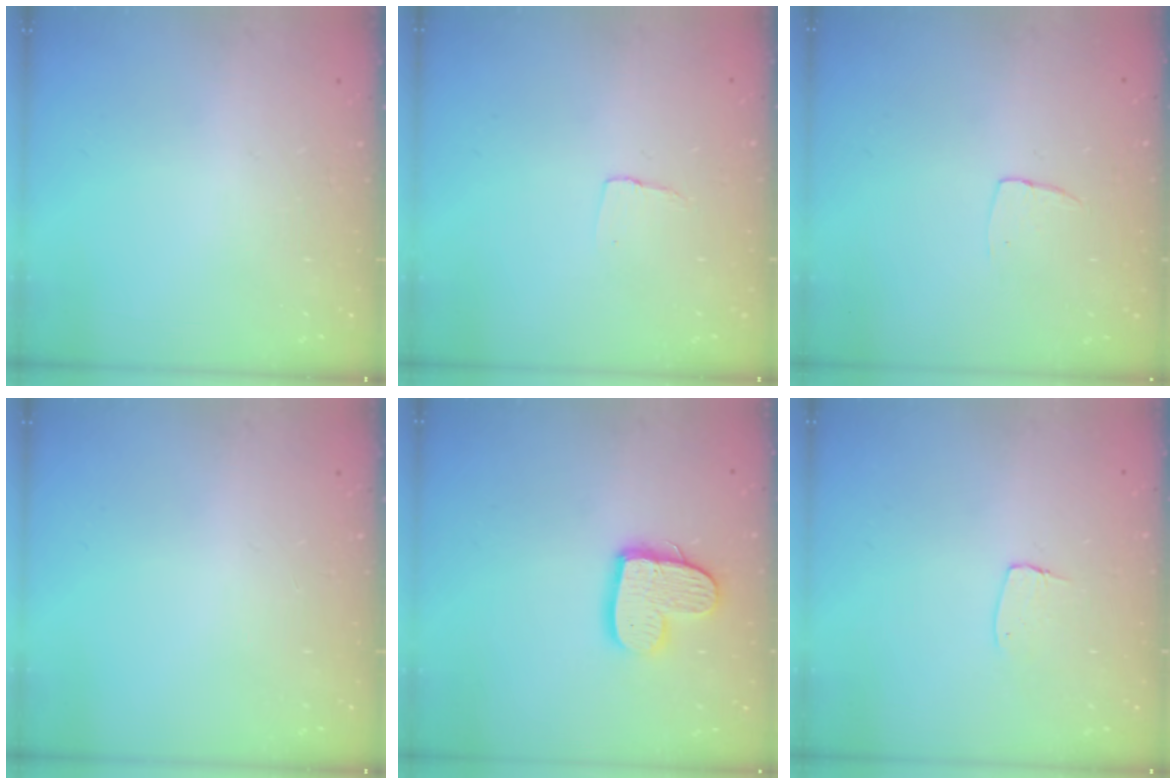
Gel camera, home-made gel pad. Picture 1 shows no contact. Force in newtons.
{"total": 3.8, "press": 3.8, "slide": 0.3}
{"total": 3.7, "press": 3.7, "slide": 0.2}
{"total": 0.0}
{"total": 12.5, "press": 12.4, "slide": 1.1}
{"total": 4.6, "press": 4.6, "slide": 0.3}